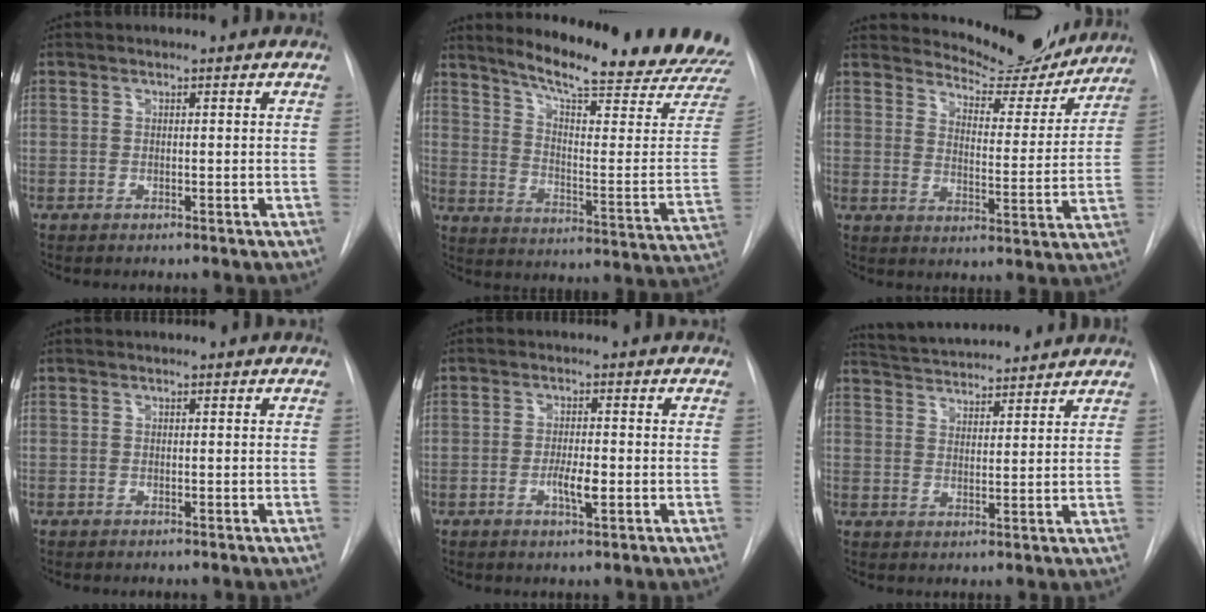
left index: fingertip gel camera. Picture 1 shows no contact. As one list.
[{"total": 23.6, "force": [21.5, 0.4, 9.7], "torque": [-0.143, -0.116, 0.271]}, {"total": 13.5, "force": [13.0, 3.2, 2.3], "torque": [-0.022, -0.030, 0.165]}, {"total": 0.0}, {"total": 3.2, "force": [-0.9, 0.6, 3.1], "torque": [-0.056, -0.001, -0.013]}, {"total": 12.7, "force": [12.0, 1.5, 3.7], "torque": [-0.065, 0.024, 0.181]}]